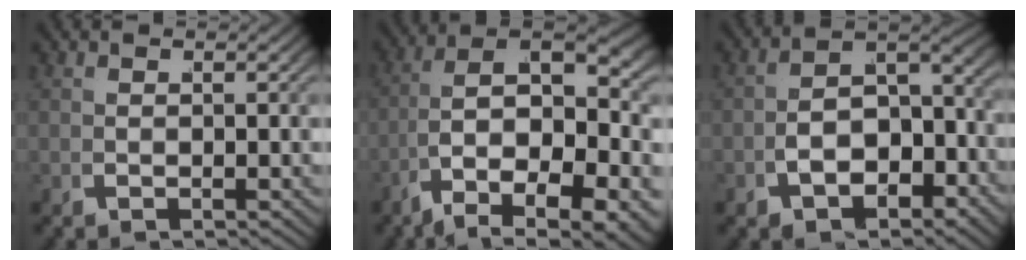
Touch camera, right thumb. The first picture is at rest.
{"total": 14.7, "force": [-1.5, 9.1, 11.5], "torque": [-0.228, -0.056, 0.001]}
{"total": 6.5, "force": [-1.8, 4.4, 4.5], "torque": [-0.080, -0.016, -0.022]}